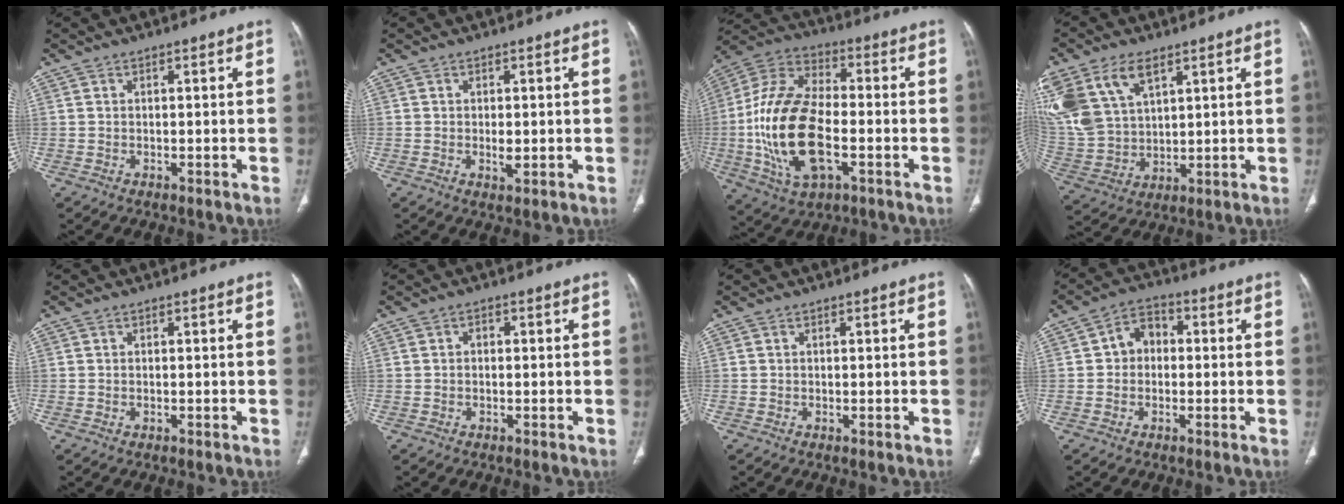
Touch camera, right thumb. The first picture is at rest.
{"total": 2.2, "force": [-0.2, 1.0, 1.9], "torque": [-0.036, -0.006, 0.000]}
{"total": 21.1, "force": [-3.8, 10.8, 17.7], "torque": [-0.357, 0.017, -0.067]}
{"total": 18.9, "force": [9.2, 11.5, 11.8], "torque": [-0.274, -0.004, 0.188]}
{"total": 0.0}
{"total": 1.1, "force": [0.1, 0.8, 0.8], "torque": [-0.010, 0.007, 0.000]}
{"total": 0.0}
{"total": 5.9, "force": [0.2, 4.8, 3.5], "torque": [-0.036, 0.019, -0.008]}